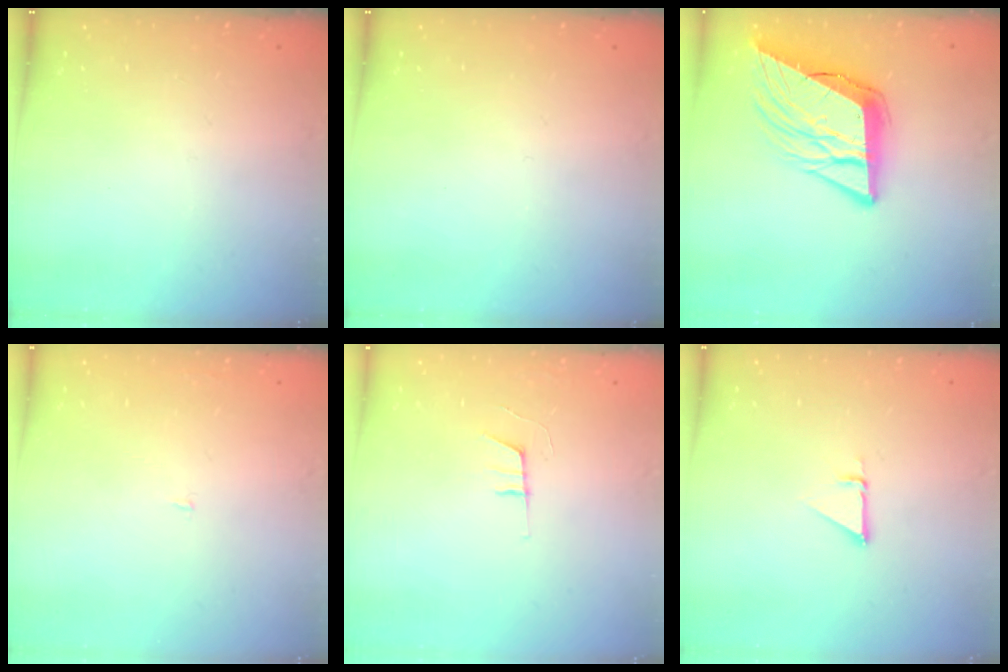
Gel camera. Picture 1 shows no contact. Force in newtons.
{"total": 0.0}
{"total": 15.9, "press": 15.6, "slide": 3.0}
{"total": 1.2, "press": 1.2, "slide": 0.1}
{"total": 6.1, "press": 5.2, "slide": 3.1}
{"total": 2.3, "press": 2.3, "slide": 0.1}